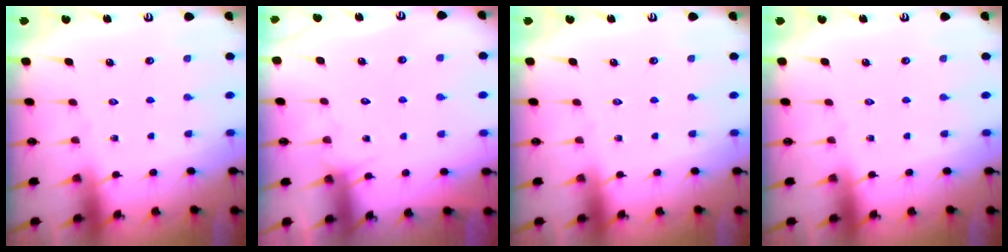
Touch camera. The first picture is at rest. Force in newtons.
{"total": 5.8, "press": 5.7, "slide": 0.4}
{"total": 0.0}
{"total": 0.0}